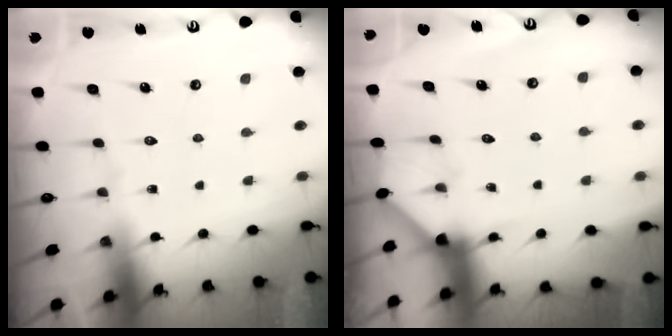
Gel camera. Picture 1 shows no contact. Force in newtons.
{"total": 2.9, "press": 2.9, "slide": 0.2}